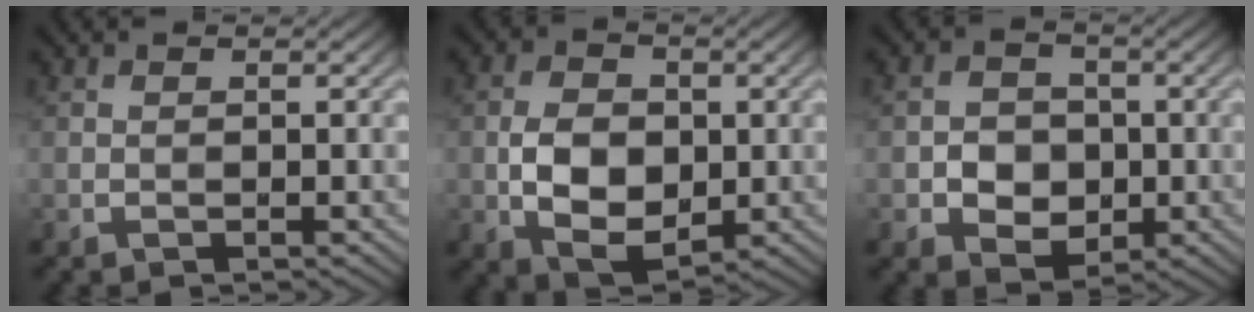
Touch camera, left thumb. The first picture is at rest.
{"total": 7.6, "force": [-0.8, 5.1, 5.5], "torque": [-0.108, -0.005, -0.018]}
{"total": 4.8, "force": [-1.1, 4.0, 2.6], "torque": [-0.044, -0.004, -0.023]}